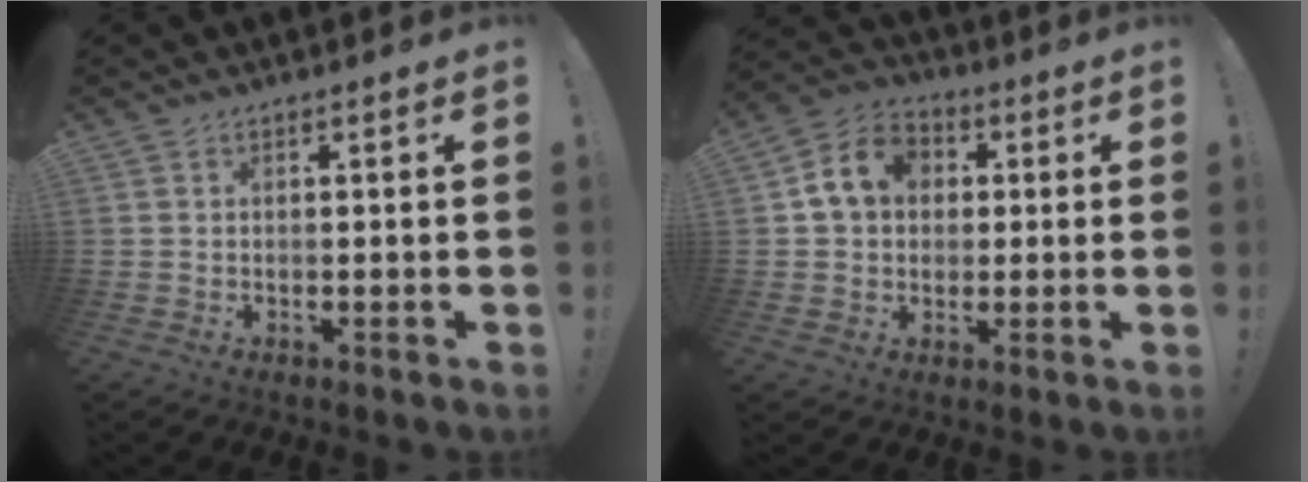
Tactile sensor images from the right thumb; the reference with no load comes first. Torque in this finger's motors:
{"motor_torque": [0.29, 0.29, 0.01, 0.14, 0.26]}